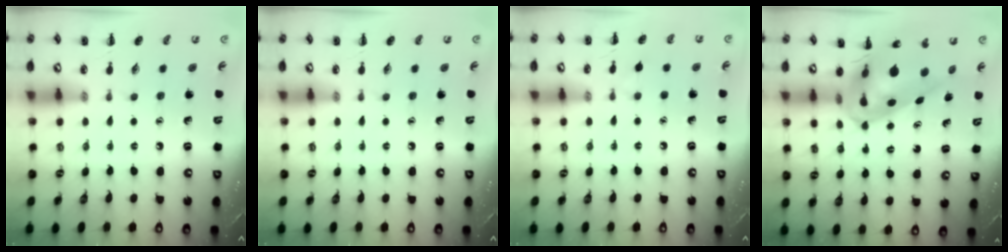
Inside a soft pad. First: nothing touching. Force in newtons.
{"total": 0.0}
{"total": 2.6, "press": 2.3, "slide": 1.1}
{"total": 11.2, "press": 10.7, "slide": 3.1}